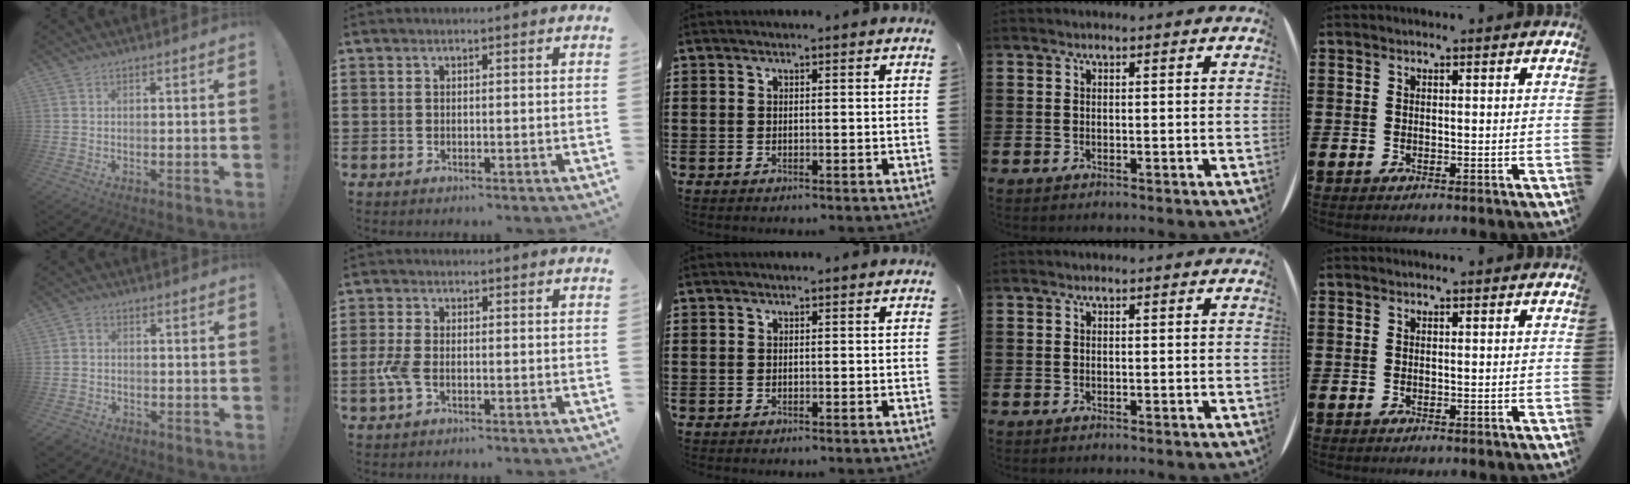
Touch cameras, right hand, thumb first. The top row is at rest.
{"thumb": {"total": 2.7, "force": [-1.5, 2.0, 1.0], "torque": [-0.021, 0.010, -0.025]}, "index": {"total": 3.4, "force": [-1.0, 1.6, 2.8], "torque": [-0.079, -0.010, -0.024]}}